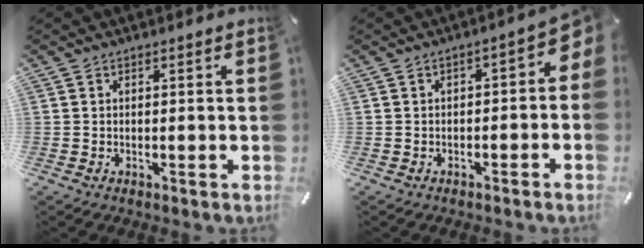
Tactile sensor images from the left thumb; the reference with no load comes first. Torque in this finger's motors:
{"motor_torque": [0.41, 0.15, 0.16, -0.06, 0.05]}